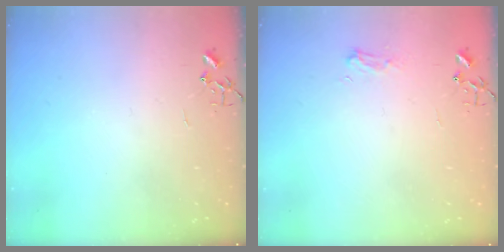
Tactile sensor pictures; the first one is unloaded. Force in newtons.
{"total": 6.6, "press": 6.6, "slide": 0.5}